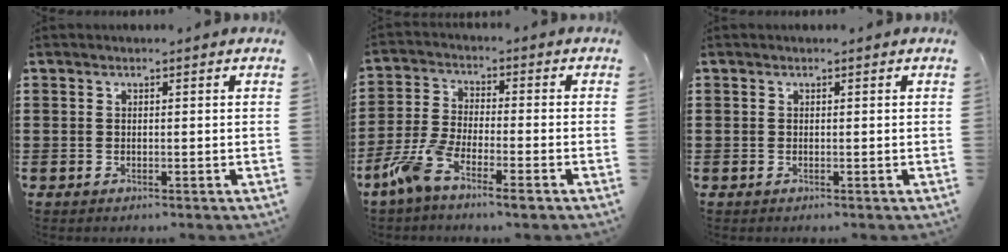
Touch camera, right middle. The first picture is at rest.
{"total": 7.0, "force": [-4.9, 1.4, 4.8], "torque": [-0.125, -0.012, -0.098]}
{"total": 0.0}